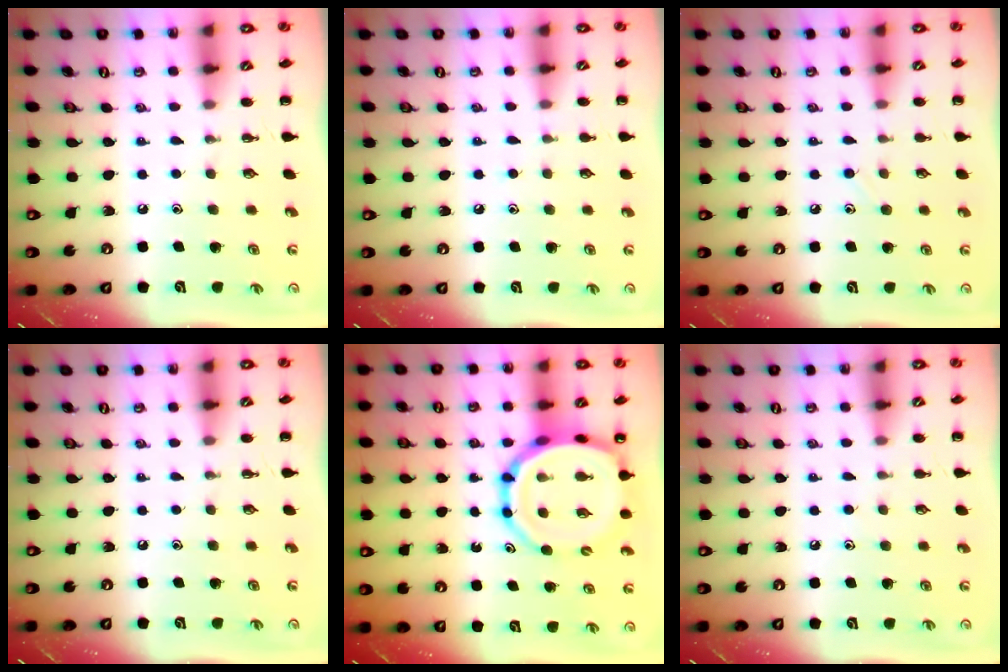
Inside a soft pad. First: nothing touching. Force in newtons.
{"total": 5.1, "press": 4.8, "slide": 1.8}
{"total": 6.5, "press": 6.1, "slide": 2.2}
{"total": 0.0}
{"total": 15.9, "press": 15.4, "slide": 3.9}
{"total": 4.2, "press": 3.9, "slide": 1.7}